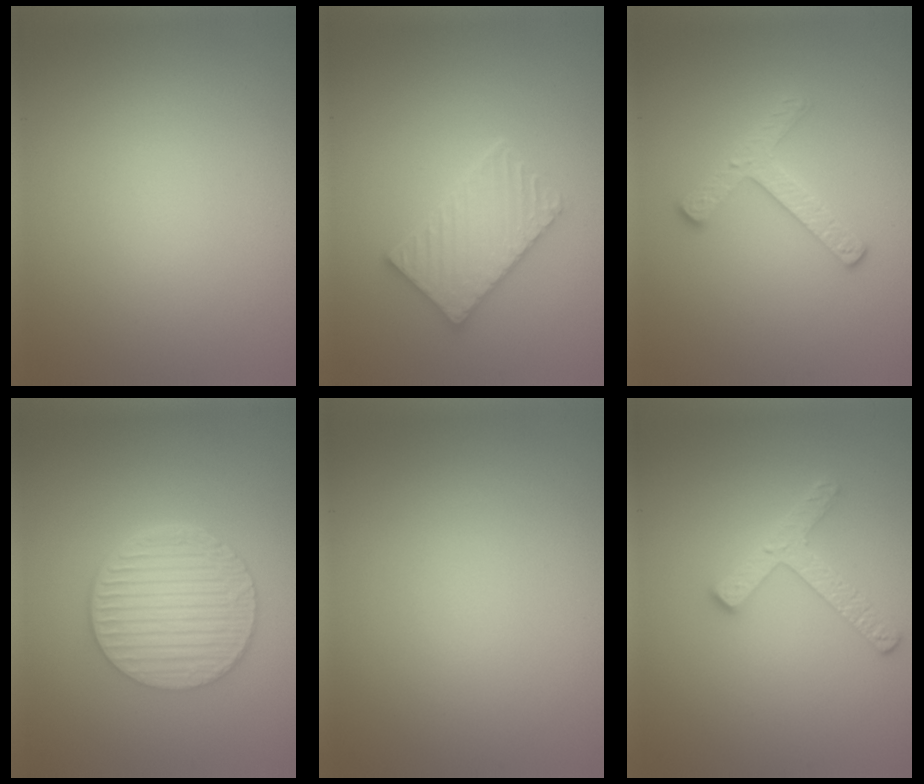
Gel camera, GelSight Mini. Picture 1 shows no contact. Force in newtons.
{"total": 3.4, "press": 3.3, "slide": 0.8}
{"total": 2.5, "press": 2.5, "slide": 0.4}
{"total": 6.3, "press": 4.7, "slide": 4.1}
{"total": 0.0}
{"total": 2.6, "press": 2.5, "slide": 0.4}